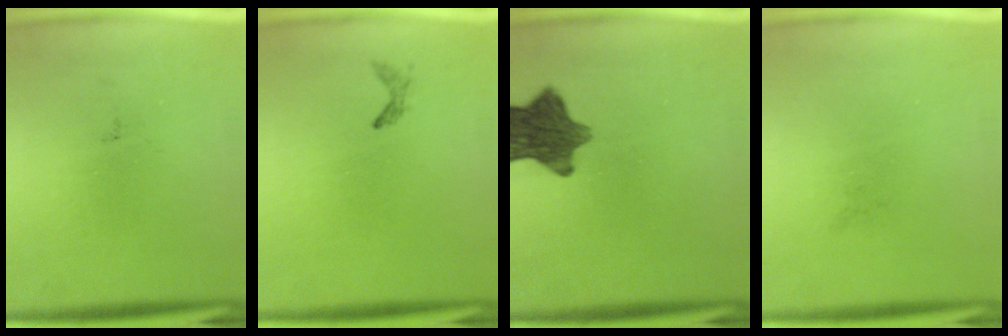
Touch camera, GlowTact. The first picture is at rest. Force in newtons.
{"total": 0.7}
{"total": 9.9}
{"total": 0.0}